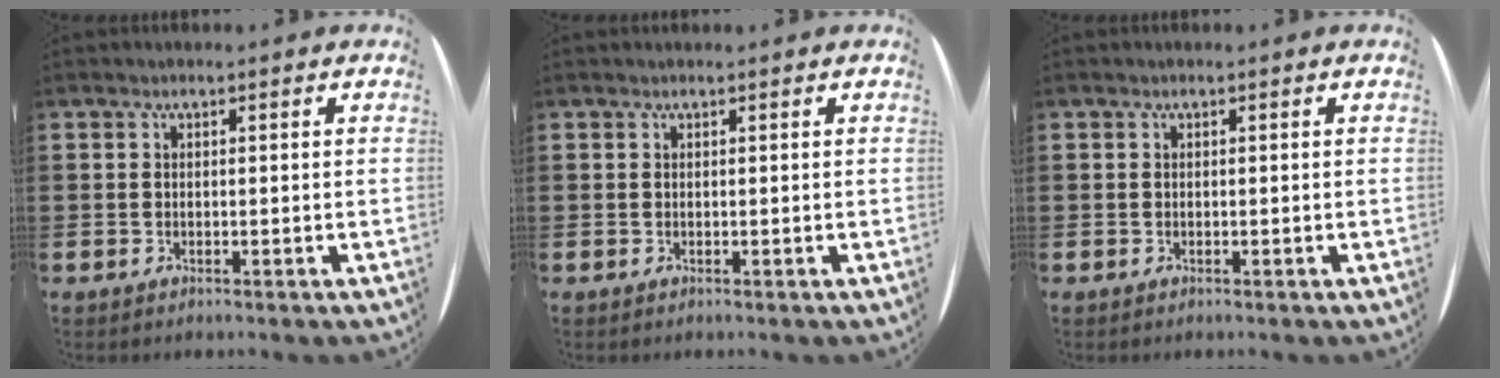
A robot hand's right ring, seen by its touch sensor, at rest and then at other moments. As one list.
[{"total": 0.0}, {"total": 0.0}]